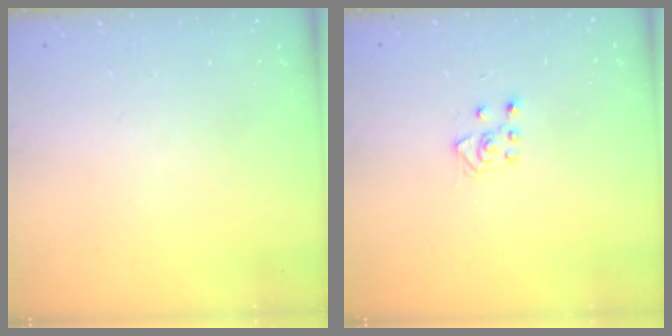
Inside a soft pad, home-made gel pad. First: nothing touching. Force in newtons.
{"total": 4.9, "press": 4.8, "slide": 0.8}